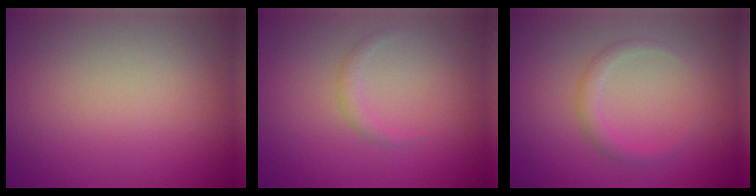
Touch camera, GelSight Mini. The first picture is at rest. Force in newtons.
{"total": 1.0, "press": 1.0, "slide": 0.2}
{"total": 1.5, "press": 1.5, "slide": 0.2}